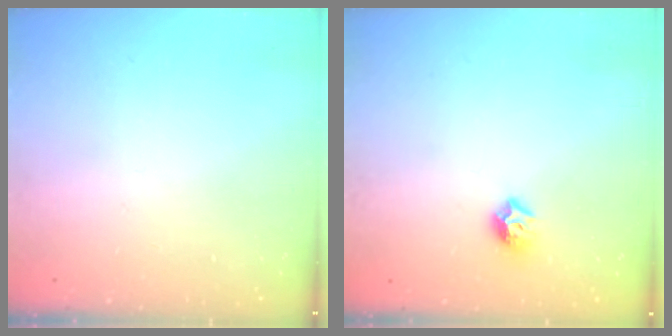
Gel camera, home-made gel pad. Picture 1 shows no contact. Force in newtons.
{"total": 7.6, "press": 7.6, "slide": 0.7}